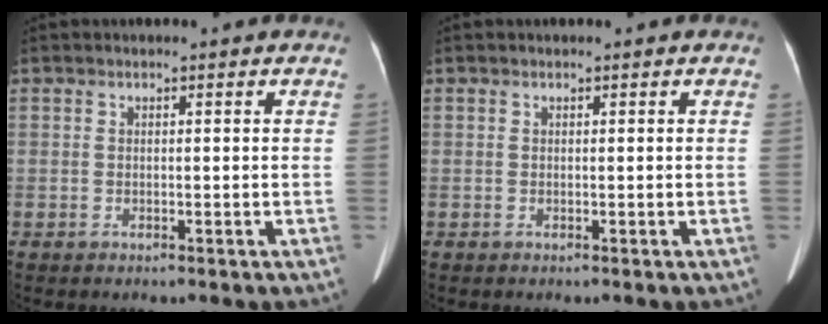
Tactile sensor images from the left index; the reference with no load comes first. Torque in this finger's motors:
{"motor_torque": [0.02, 0.02, 0.00, 0.00]}